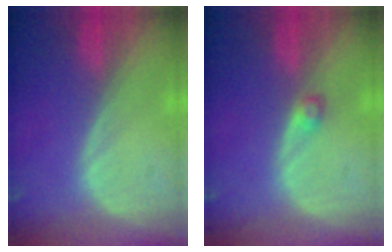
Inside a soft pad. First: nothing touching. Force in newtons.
{"total": 1.6, "press": 1.6, "slide": 0.3}